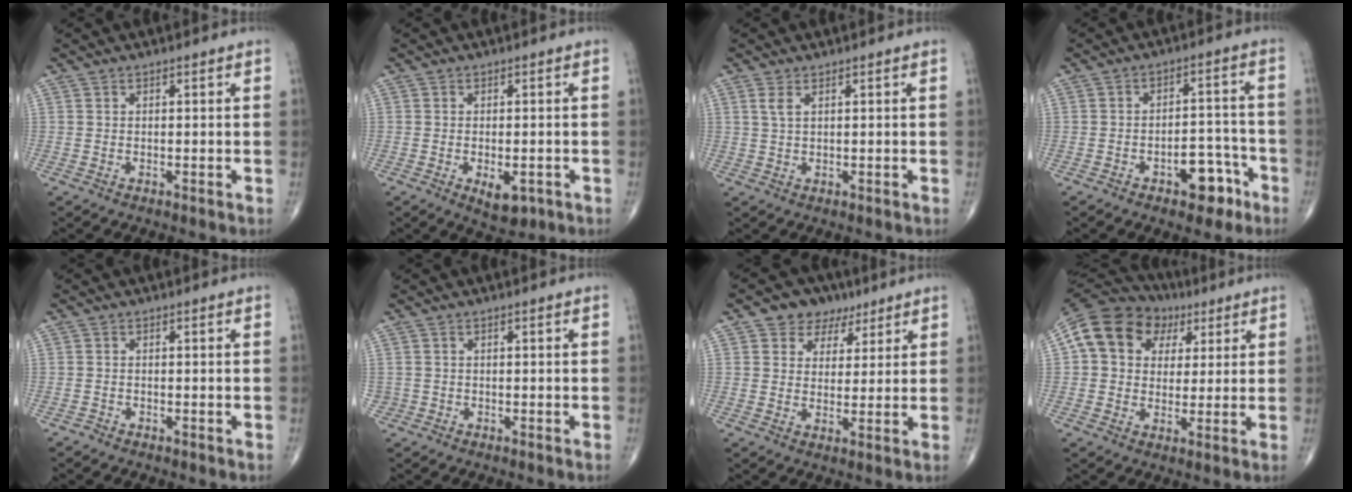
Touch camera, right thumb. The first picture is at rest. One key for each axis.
{"total": 4.8, "fx": -1.7, "fy": 2.5, "fz": 3.8, "tx": -0.049, "ty": -0.002, "tz": -0.016}
{"total": 2.2, "fx": 1.1, "fy": 0.8, "fz": 1.7, "tx": -0.041, "ty": 0.003, "tz": 0.029}
{"total": 8.0, "fx": -4.4, "fy": 4.3, "fz": 5.2, "tx": -0.045, "ty": 0.045, "tz": -0.058}
{"total": 0.7, "fx": -0.6, "fy": 0.3, "fz": -0.1, "tx": 0.000, "ty": 0.000, "tz": -0.016}
{"total": 1.3, "fx": -0.2, "fy": 1.1, "fz": 0.6, "tx": -0.012, "ty": 0.009, "tz": 0.000}
{"total": 7.3, "fx": 4.3, "fy": 5.4, "fz": 2.4, "tx": 0.000, "ty": -0.012, "tz": 0.065}
{"total": 14.9, "fx": 4.8, "fy": 11.9, "fz": 7.5, "tx": -0.111, "ty": 0.024, "tz": 0.074}